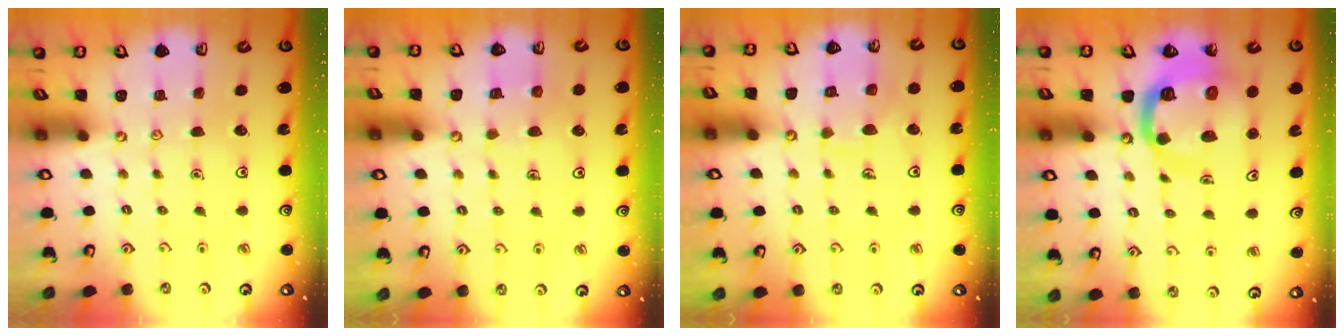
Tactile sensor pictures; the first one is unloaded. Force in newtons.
{"total": 6.3, "press": 6.3, "slide": 0.4}
{"total": 7.5, "press": 7.5, "slide": 0.7}
{"total": 12.3, "press": 12.2, "slide": 1.4}